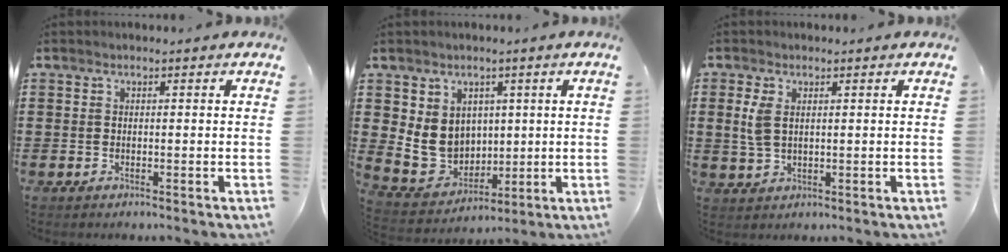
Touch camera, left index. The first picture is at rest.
{"total": 8.3, "force": [0.8, 7.5, 3.5], "torque": [-0.093, 0.000, 0.019]}
{"total": 3.1, "force": [0.9, 1.8, 2.4], "torque": [-0.070, 0.002, 0.011]}